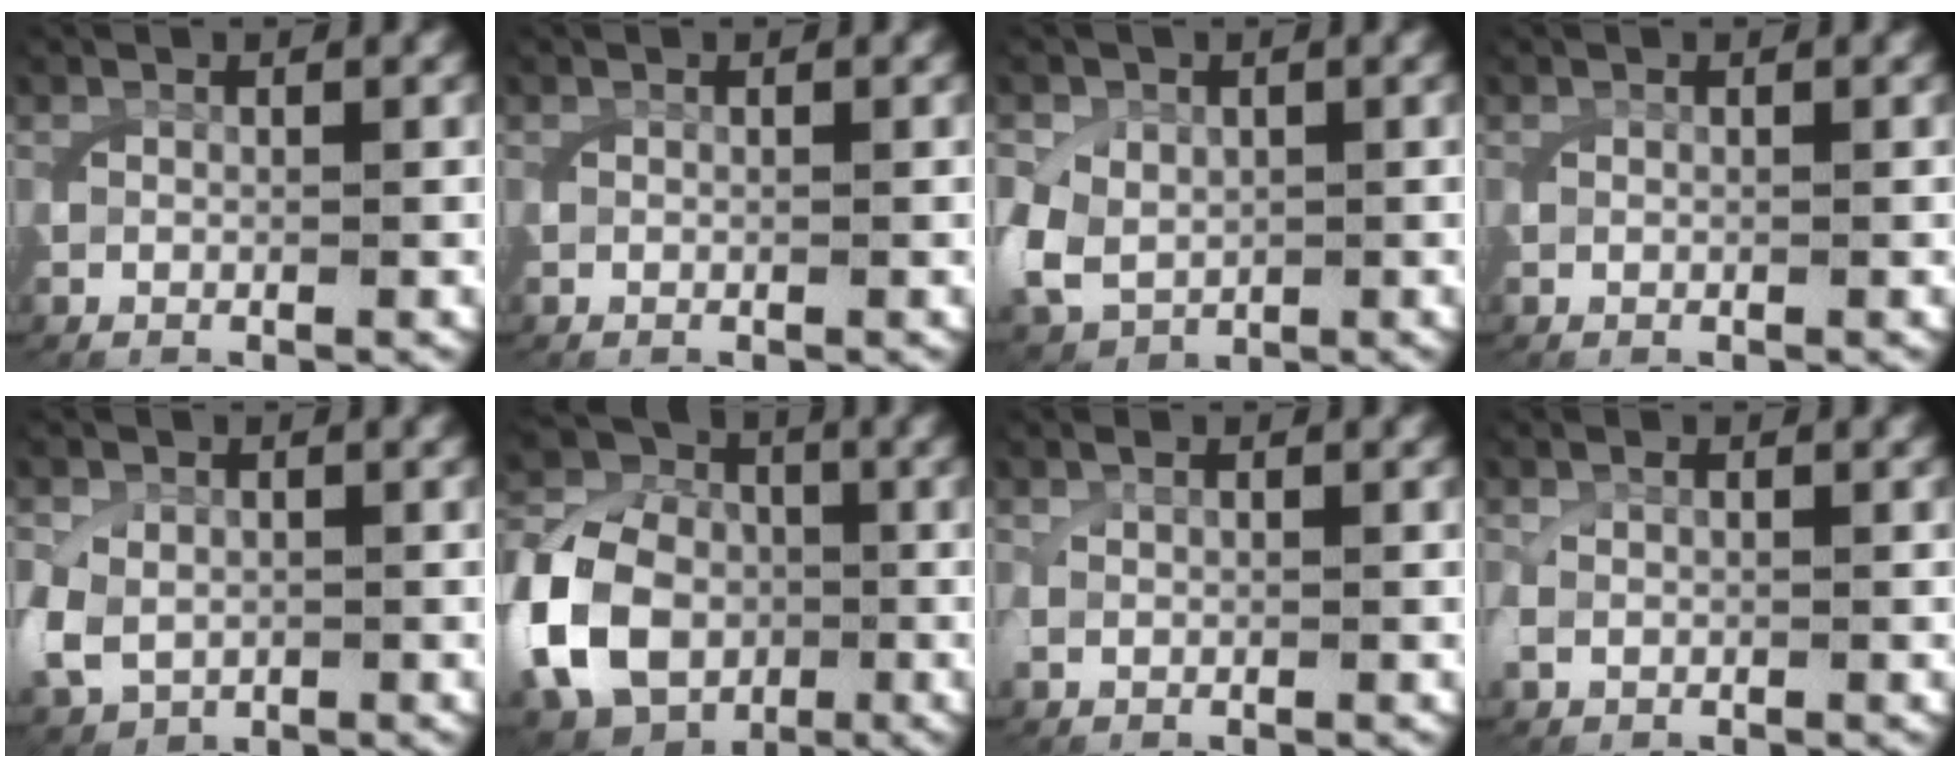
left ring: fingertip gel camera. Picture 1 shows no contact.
{"total": 0.0}
{"total": 5.3, "force": [-0.8, 4.6, 2.5], "torque": [-0.075, -0.032, 0.007]}
{"total": 0.0}
{"total": 3.2, "force": [-0.5, 2.7, 1.6], "torque": [-0.048, -0.015, 0.005]}
{"total": 12.8, "force": [-2.5, 11.3, 5.6], "torque": [-0.137, -0.043, -0.038]}
{"total": 0.9, "force": [0.2, 0.7, 0.6], "torque": [-0.023, -0.001, 0.009]}
{"total": 1.2, "force": [0.0, 1.0, 0.7], "torque": [-0.029, -0.004, 0.007]}